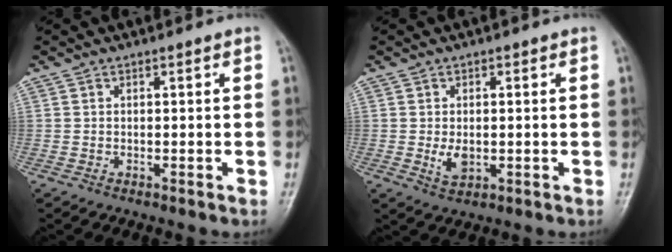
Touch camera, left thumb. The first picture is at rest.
{"total": 3.6, "force": [-0.3, 2.4, 2.7], "torque": [-0.039, -0.006, 0.000]}